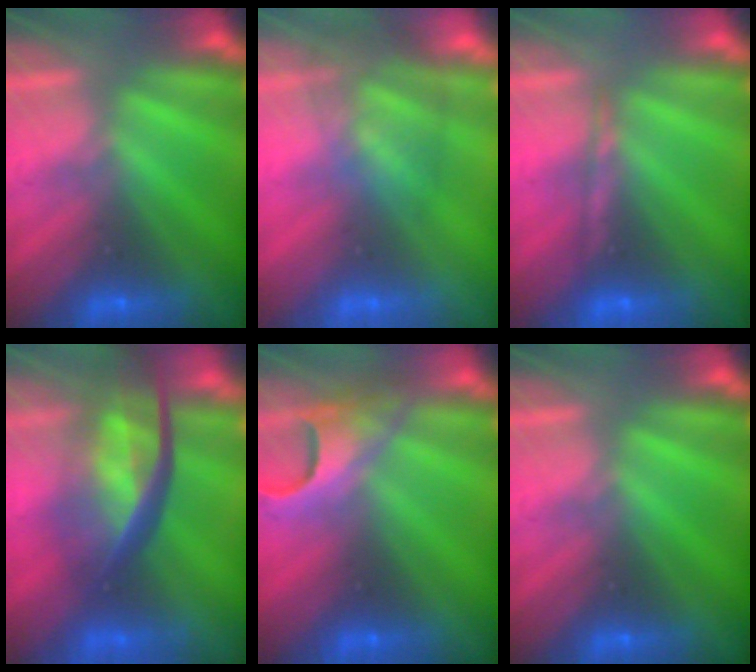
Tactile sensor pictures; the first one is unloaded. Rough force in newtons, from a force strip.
{"total": 3.7}
{"total": 1.5}
{"total": 7.3}
{"total": 4.6}
{"total": 0.0}